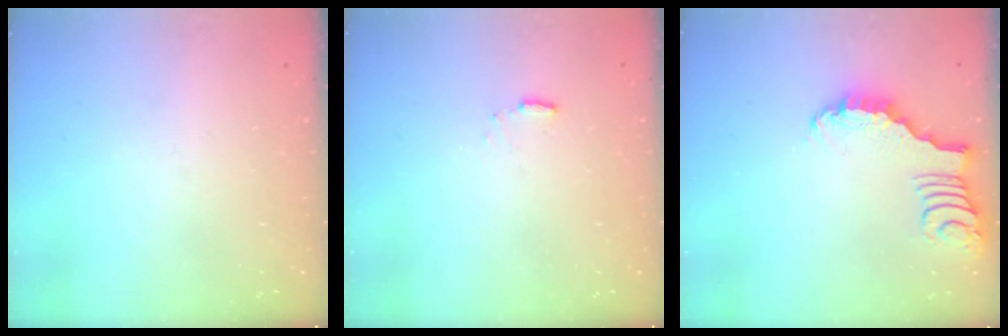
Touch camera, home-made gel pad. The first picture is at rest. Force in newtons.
{"total": 2.9, "press": 2.9, "slide": 0.5}
{"total": 2.2, "press": 2.2, "slide": 0.4}